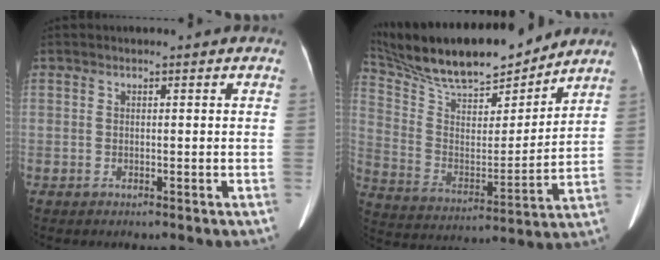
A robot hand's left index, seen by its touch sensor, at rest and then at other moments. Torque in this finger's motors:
{"motor_torque": [0.90, -1.24, 0.12, 0.03]}